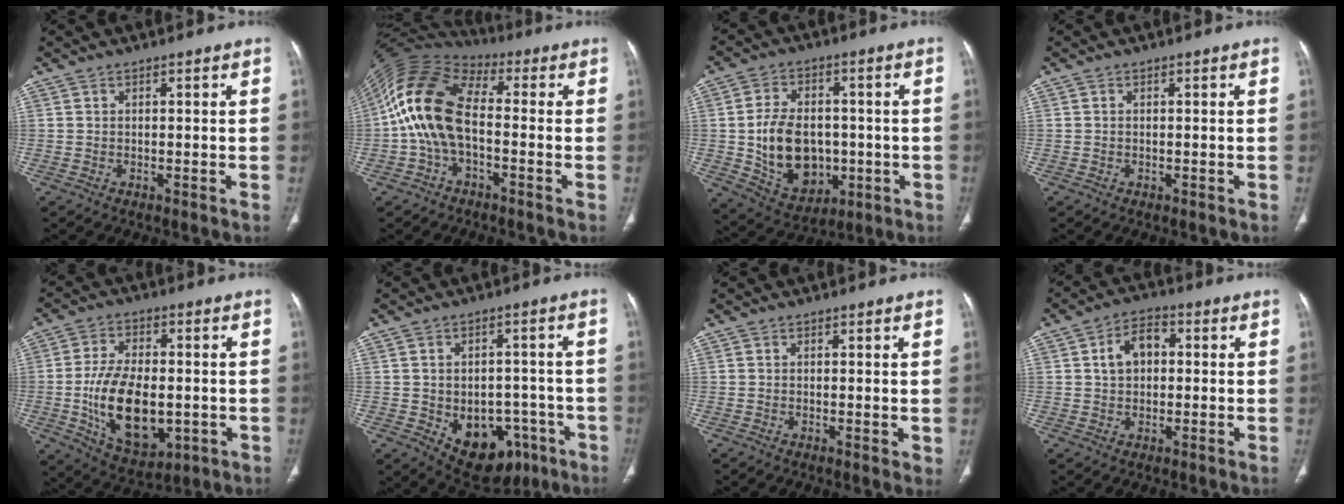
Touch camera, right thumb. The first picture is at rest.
{"total": 14.4, "force": [-1.5, 8.3, 11.7], "torque": [-0.229, 0.034, -0.039]}
{"total": 15.2, "force": [-1.6, 11.0, 10.4], "torque": [-0.146, 0.006, -0.005]}
{"total": 0.0}
{"total": 16.5, "force": [-2.6, 9.4, 13.3], "torque": [-0.214, -0.004, -0.026]}
{"total": 14.7, "force": [-5.9, 10.3, 8.7], "torque": [-0.094, 0.031, -0.065]}
{"total": 1.3, "force": [0.1, 0.4, 1.2], "torque": [-0.021, -0.007, 0.001]}
{"total": 6.7, "force": [0.9, 4.8, 4.6], "torque": [-0.068, 0.018, 0.010]}